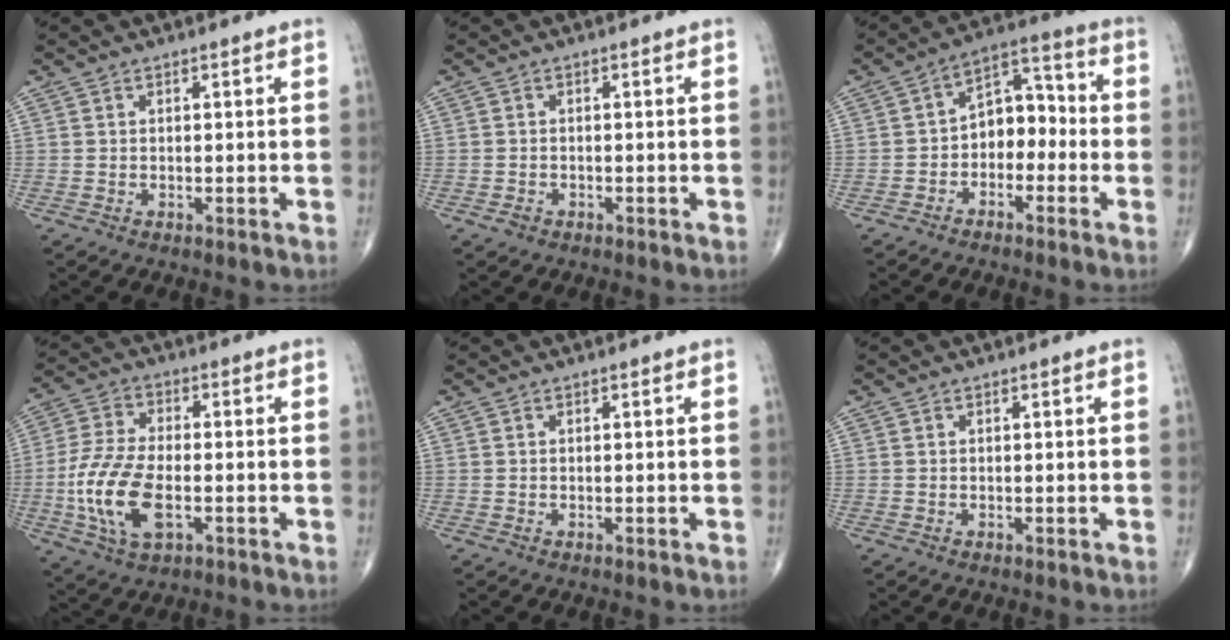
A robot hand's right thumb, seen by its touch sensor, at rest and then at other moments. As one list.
[{"total": 1.2, "force": [-0.7, 0.9, 0.4], "torque": [-0.007, 0.004, -0.012]}, {"total": 8.5, "force": [-2.0, 5.9, 5.7], "torque": [-0.054, 0.046, -0.048]}, {"total": 13.4, "force": [-3.1, 6.8, 11.2], "torque": [-0.240, 0.007, -0.058]}, {"total": 0.0}, {"total": 0.0}]